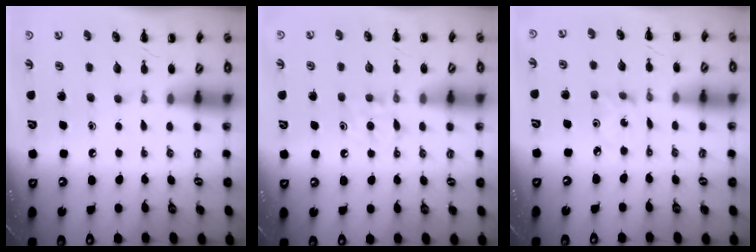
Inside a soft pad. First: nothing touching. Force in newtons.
{"total": 5.3, "press": 5.0, "slide": 1.7}
{"total": 1.8, "press": 1.7, "slide": 0.5}